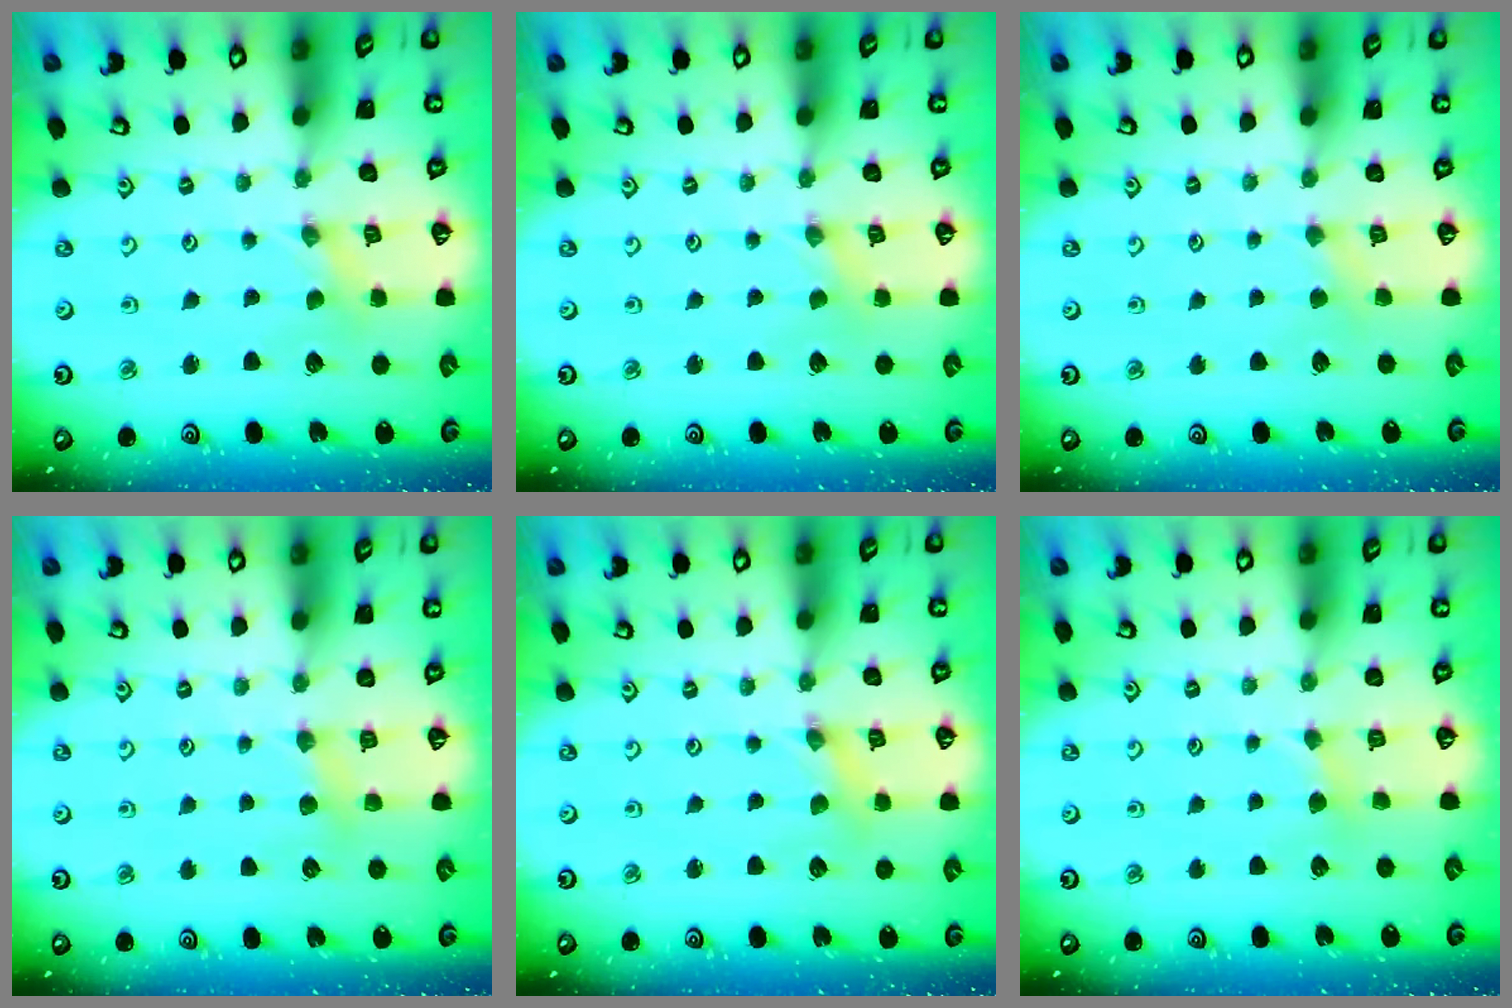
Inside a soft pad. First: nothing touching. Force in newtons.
{"total": 0.0}
{"total": 3.0, "press": 3.0, "slide": 0.5}
{"total": 5.0, "press": 5.0, "slide": 0.7}
{"total": 1.8, "press": 1.8, "slide": 0.3}
{"total": 2.4, "press": 2.4, "slide": 0.3}